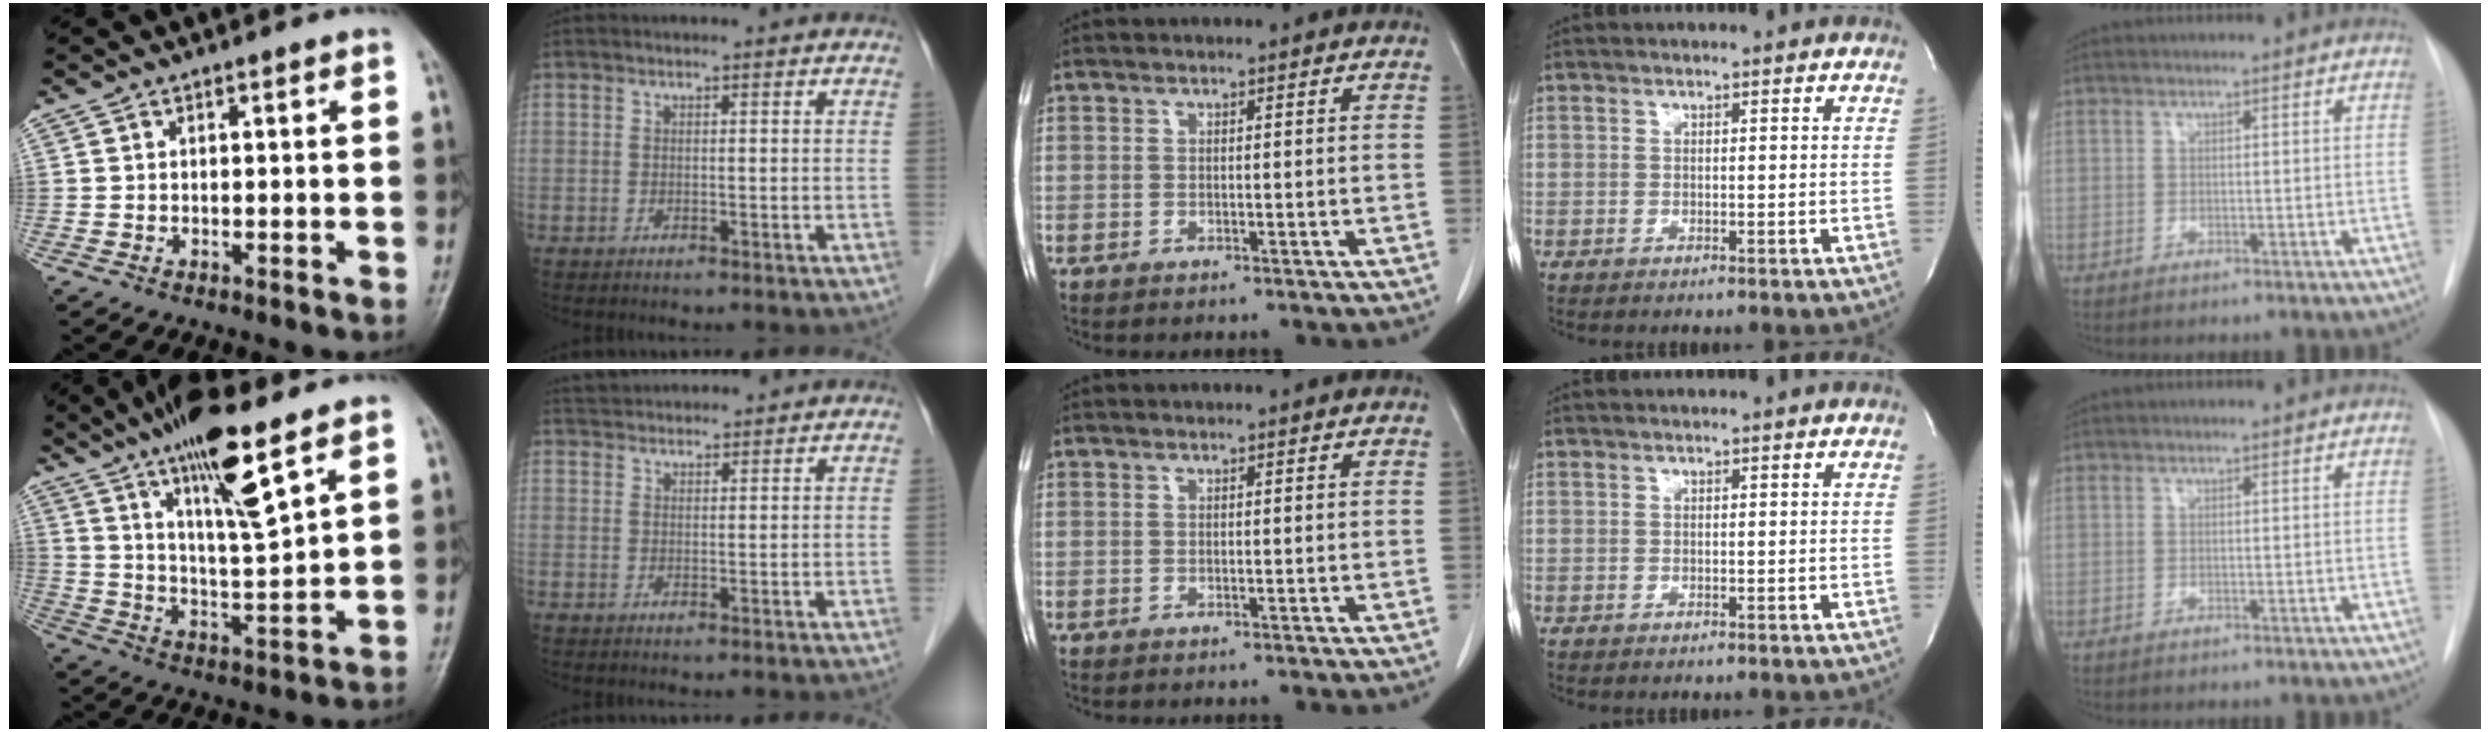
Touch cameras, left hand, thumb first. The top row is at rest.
{"thumb": {"total": 14.7, "force": [9.0, 2.9, 11.3], "torque": [-0.186, -0.047, 0.161]}, "index": {"total": 5.4, "force": [5.2, 0.9, 1.0], "torque": [-0.018, 0.040, 0.085]}}